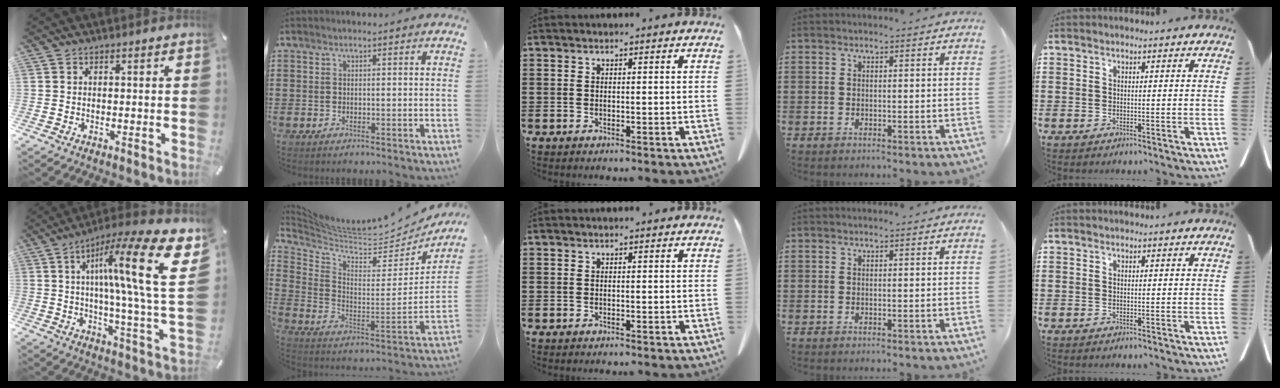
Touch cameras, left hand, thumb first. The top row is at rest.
{"thumb": {"total": 23.6, "force": [7.4, 3.2, 22.2], "torque": [-0.337, -0.047, 0.099]}, "index": {"total": 5.9, "force": [5.7, 0.8, 1.2], "torque": [-0.062, -0.059, 0.093]}}